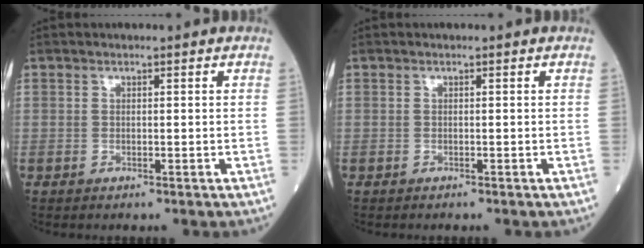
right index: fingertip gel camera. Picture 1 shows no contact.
{"total": 0.0}